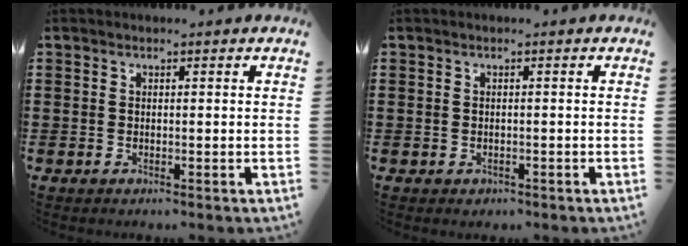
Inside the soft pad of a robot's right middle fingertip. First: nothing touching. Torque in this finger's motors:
{"motor_torque": [0.22, -0.27, 0.00, 0.00]}